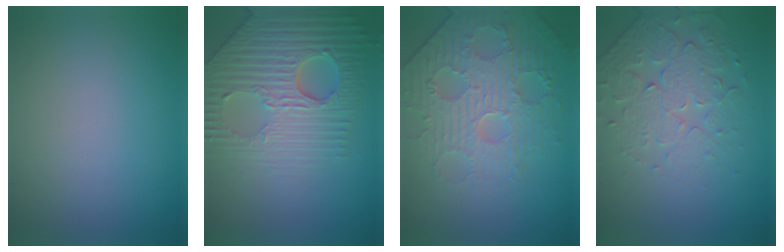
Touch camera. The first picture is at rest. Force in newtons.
{"total": 7.5, "press": 5.9, "slide": 4.7}
{"total": 4.4, "press": 4.4, "slide": 0.6}
{"total": 4.8, "press": 3.7, "slide": 3.0}